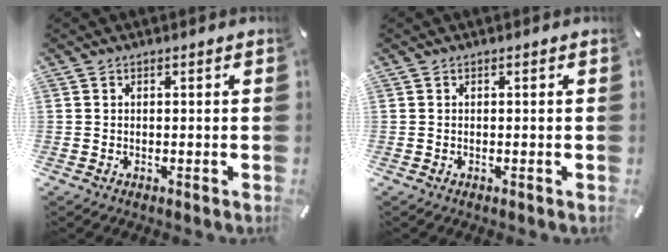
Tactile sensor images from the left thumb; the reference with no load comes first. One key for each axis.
{"total": 0.0}